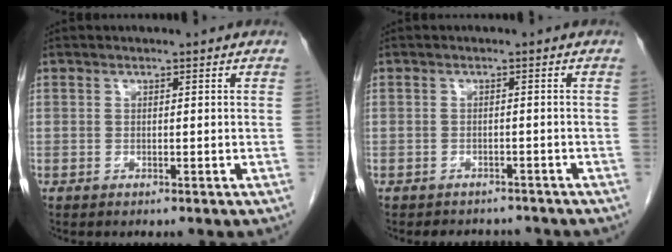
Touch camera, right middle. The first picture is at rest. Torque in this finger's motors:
{"motor_torque": [0.03, -0.02, 0.00, 0.00]}